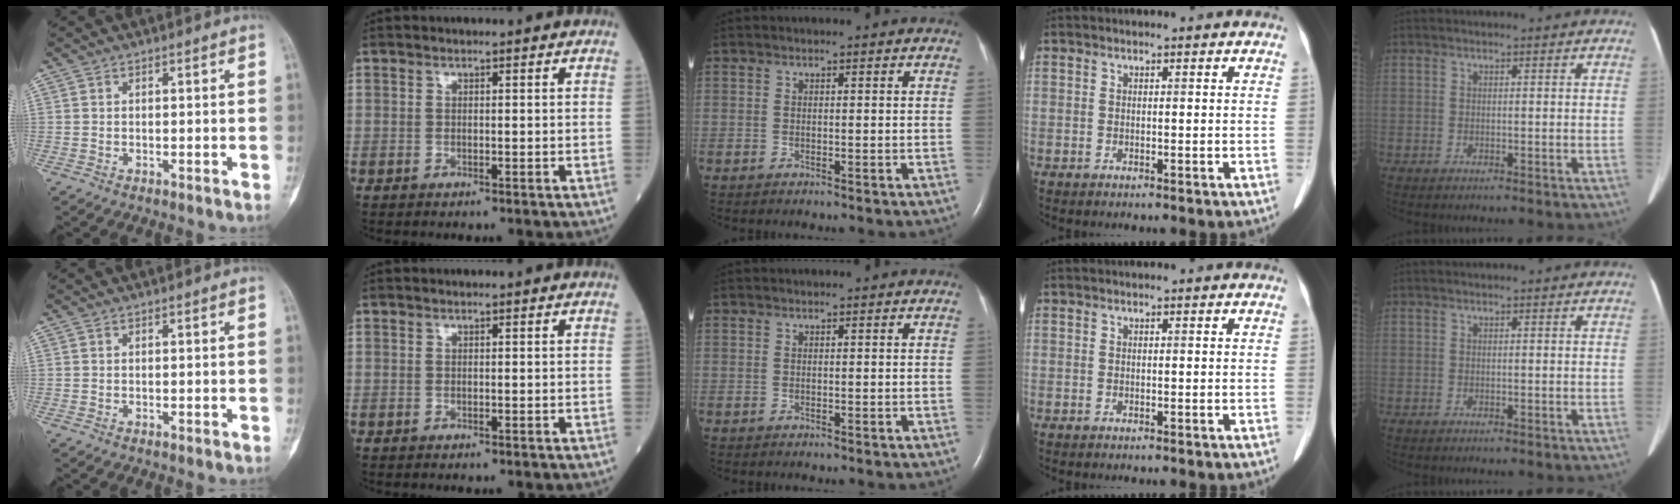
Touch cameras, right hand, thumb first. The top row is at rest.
{}